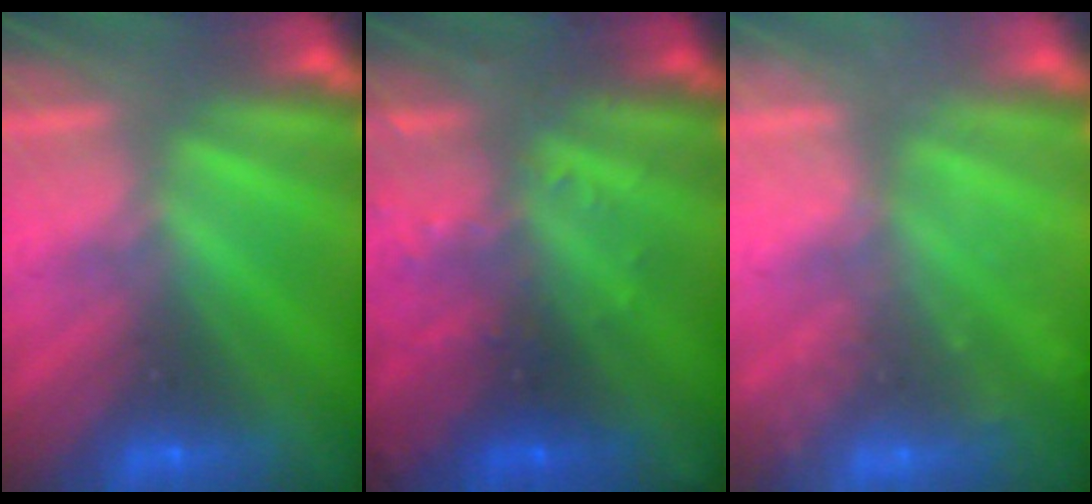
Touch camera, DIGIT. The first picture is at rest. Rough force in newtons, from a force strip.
{"total": 2.9}
{"total": 2.4}